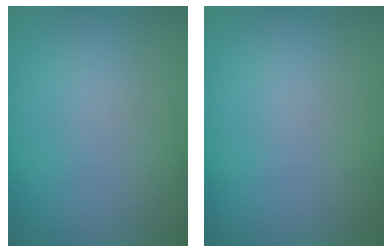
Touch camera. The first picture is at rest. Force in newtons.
{"total": 0.0}